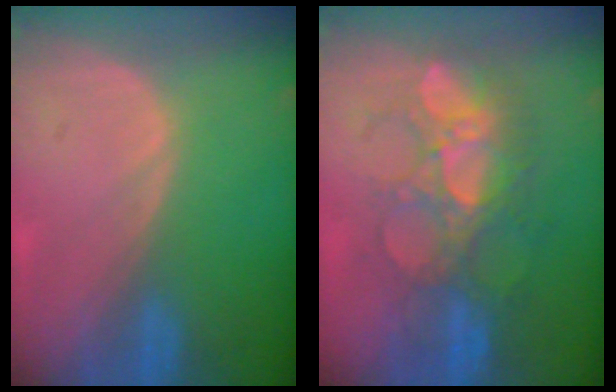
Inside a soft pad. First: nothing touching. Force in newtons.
{"total": 8.8, "press": 8.7, "slide": 1.6}